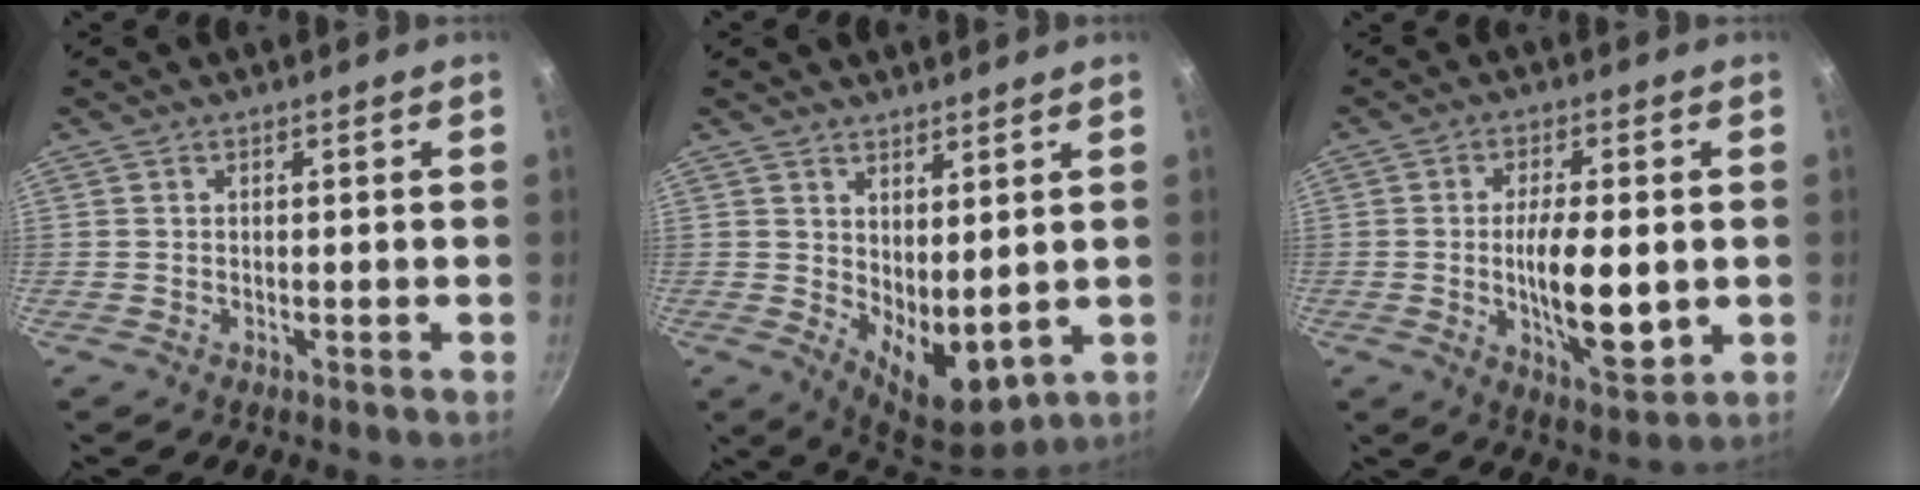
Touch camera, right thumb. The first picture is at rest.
{"total": 9.2, "force": [2.5, 4.7, 7.5], "torque": [-0.094, -0.041, 0.054]}
{"total": 12.3, "force": [-1.0, 4.8, 11.3], "torque": [-0.181, -0.010, -0.009]}